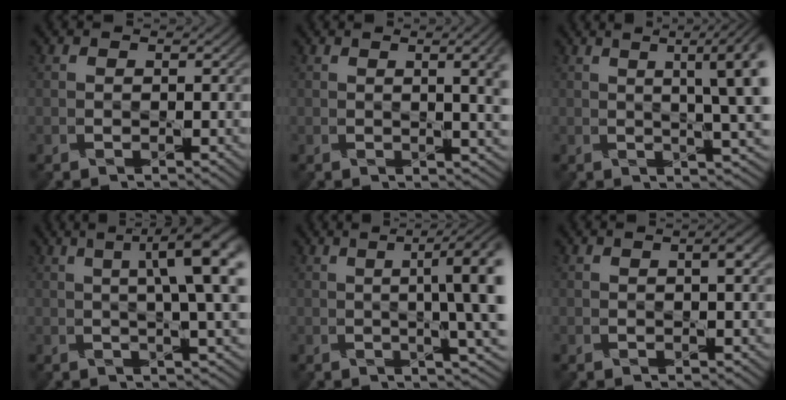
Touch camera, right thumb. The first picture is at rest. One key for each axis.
{"total": 4.8, "fx": 1.1, "fy": 1.0, "fz": 4.6, "tx": -0.055, "ty": 0.004, "tz": 0.022}
{"total": 8.7, "fx": 2.0, "fy": 1.8, "fz": 8.2, "tx": -0.092, "ty": 0.019, "tz": 0.023}
{"total": 9.0, "fx": 2.1, "fy": 1.6, "fz": 8.6, "tx": -0.100, "ty": 0.024, "tz": 0.026}
{"total": 9.1, "fx": 0.8, "fy": 1.8, "fz": 8.9, "tx": -0.103, "ty": 0.016, "tz": 0.010}
{"total": 1.2, "fx": 0.4, "fy": 0.1, "fz": 1.2, "tx": -0.020, "ty": 0.002, "tz": 0.006}